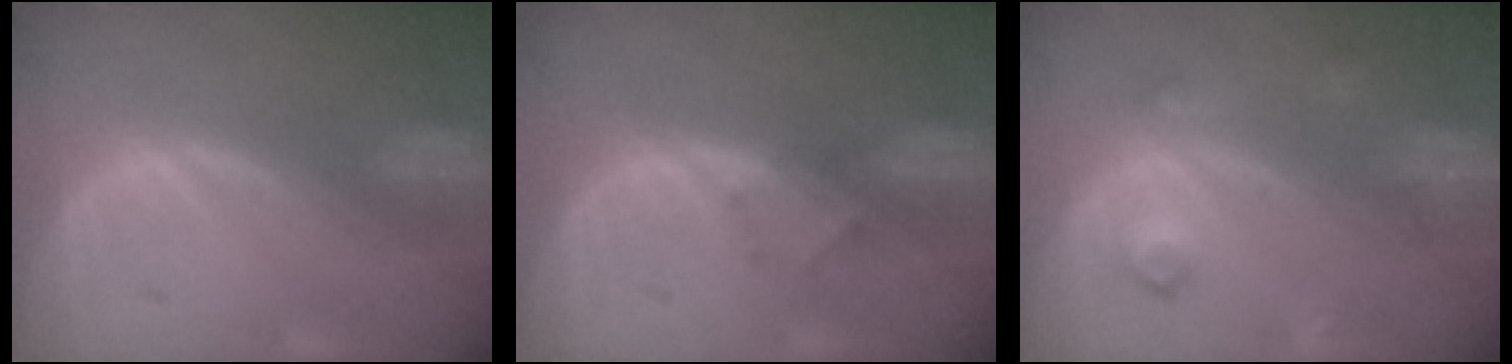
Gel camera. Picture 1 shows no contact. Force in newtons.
{"total": 1.3, "press": 1.1, "slide": 0.8}
{"total": 3.7, "press": 3.4, "slide": 1.5}